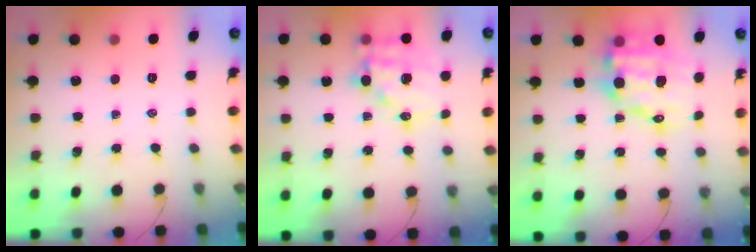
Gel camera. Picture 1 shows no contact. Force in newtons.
{"total": 14.4, "press": 14.0, "slide": 3.5}
{"total": 14.7, "press": 14.4, "slide": 3.0}